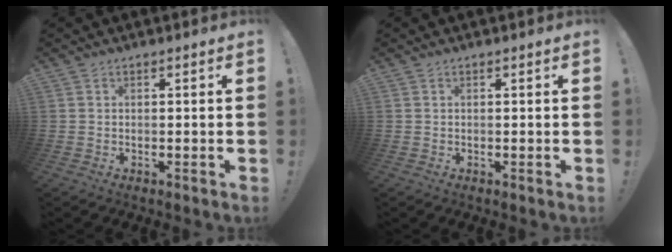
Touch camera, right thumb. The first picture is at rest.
{"total": 0.0}